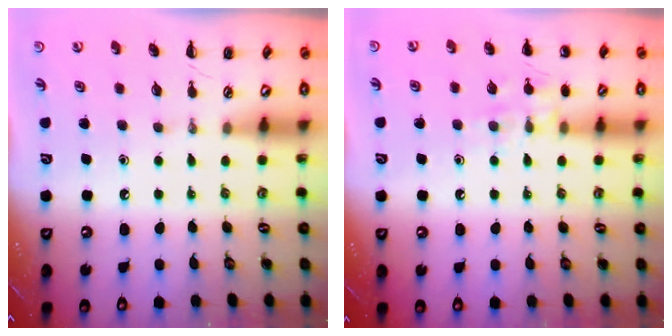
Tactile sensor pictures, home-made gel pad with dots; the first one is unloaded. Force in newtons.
{"total": 9.2, "press": 9.1, "slide": 1.1}